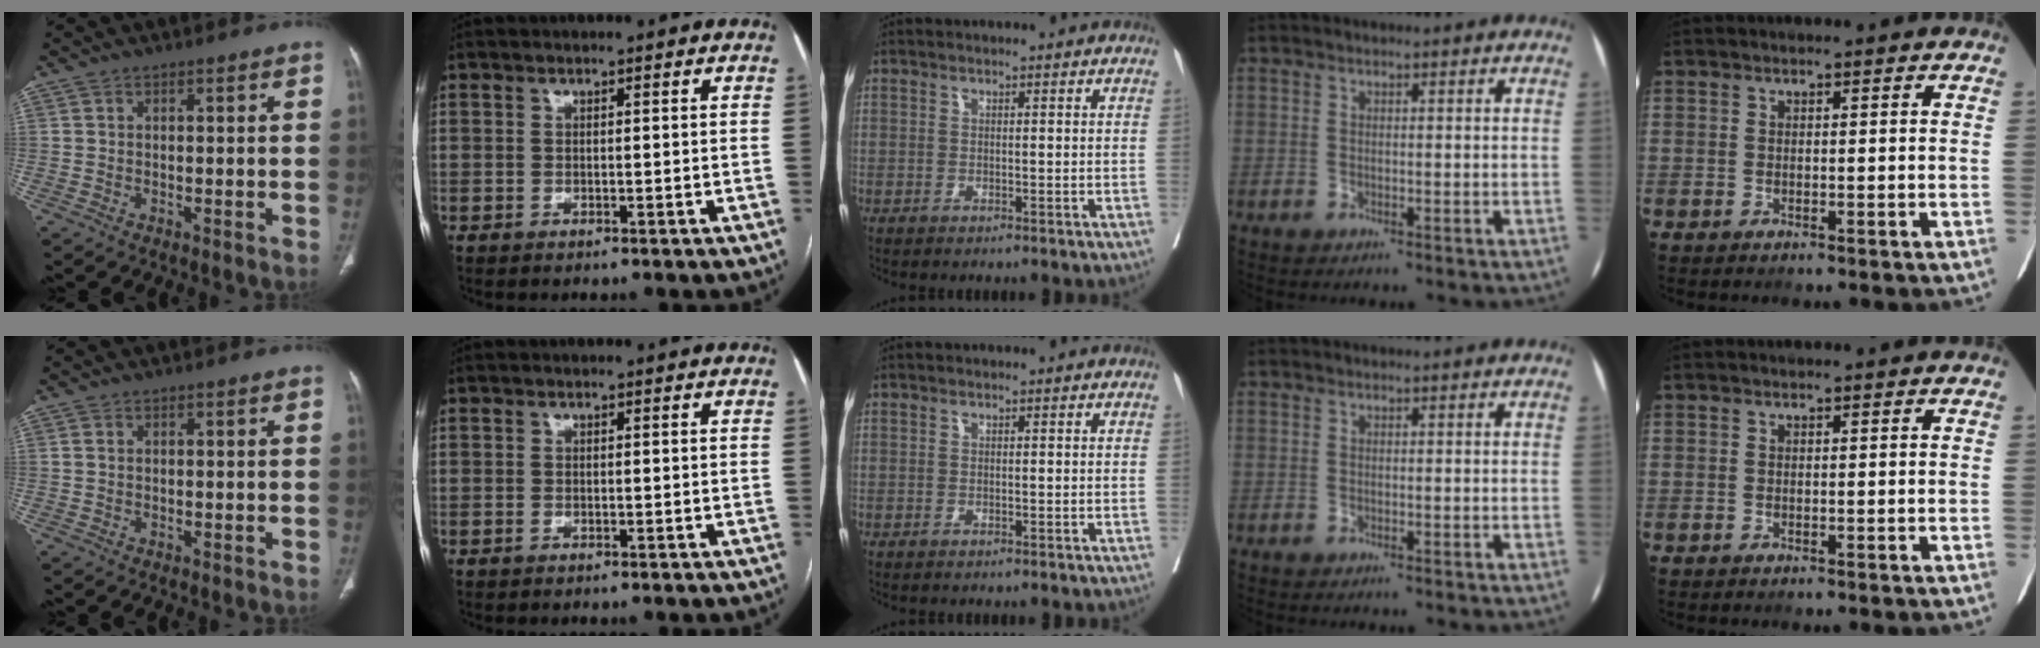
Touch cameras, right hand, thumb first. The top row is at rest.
{"thumb": {"total": 0.5, "force": [0.1, 0.3, 0.4], "torque": [-0.010, 0.003, 0.004]}, "index": {"total": 0.6, "force": [-0.3, 0.4, 0.4], "torque": [-0.009, 0.000, -0.004]}}